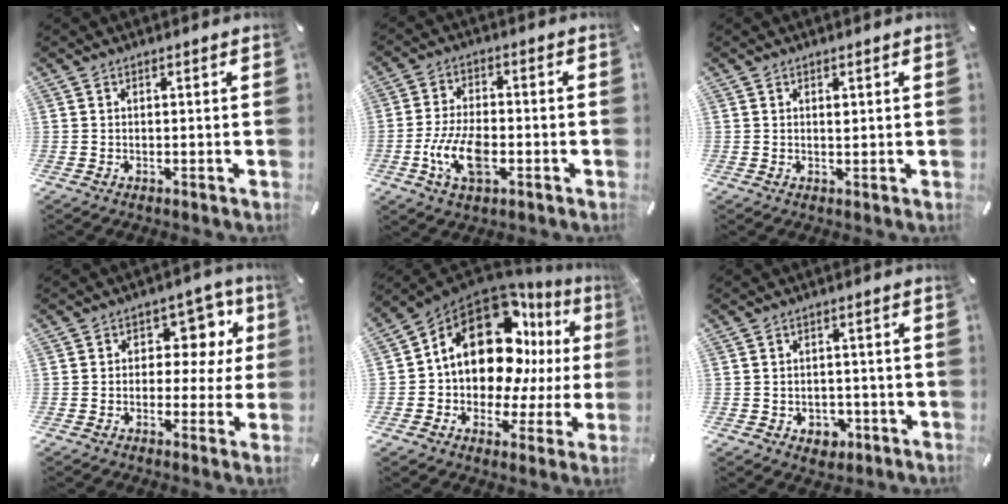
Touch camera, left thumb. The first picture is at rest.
{"total": 10.3, "force": [-3.2, 5.4, 8.1], "torque": [-0.174, 0.003, -0.055]}
{"total": 0.8, "force": [0.4, 0.4, 0.6], "torque": [-0.012, 0.001, 0.007]}
{"total": 9.9, "force": [2.7, 7.1, 6.3], "torque": [-0.077, -0.016, 0.046]}
{"total": 18.7, "force": [6.7, 12.5, 12.2], "torque": [-0.221, -0.059, 0.112]}
{"total": 4.1, "force": [-1.4, 3.4, 1.8], "torque": [-0.014, 0.000, -0.027]}